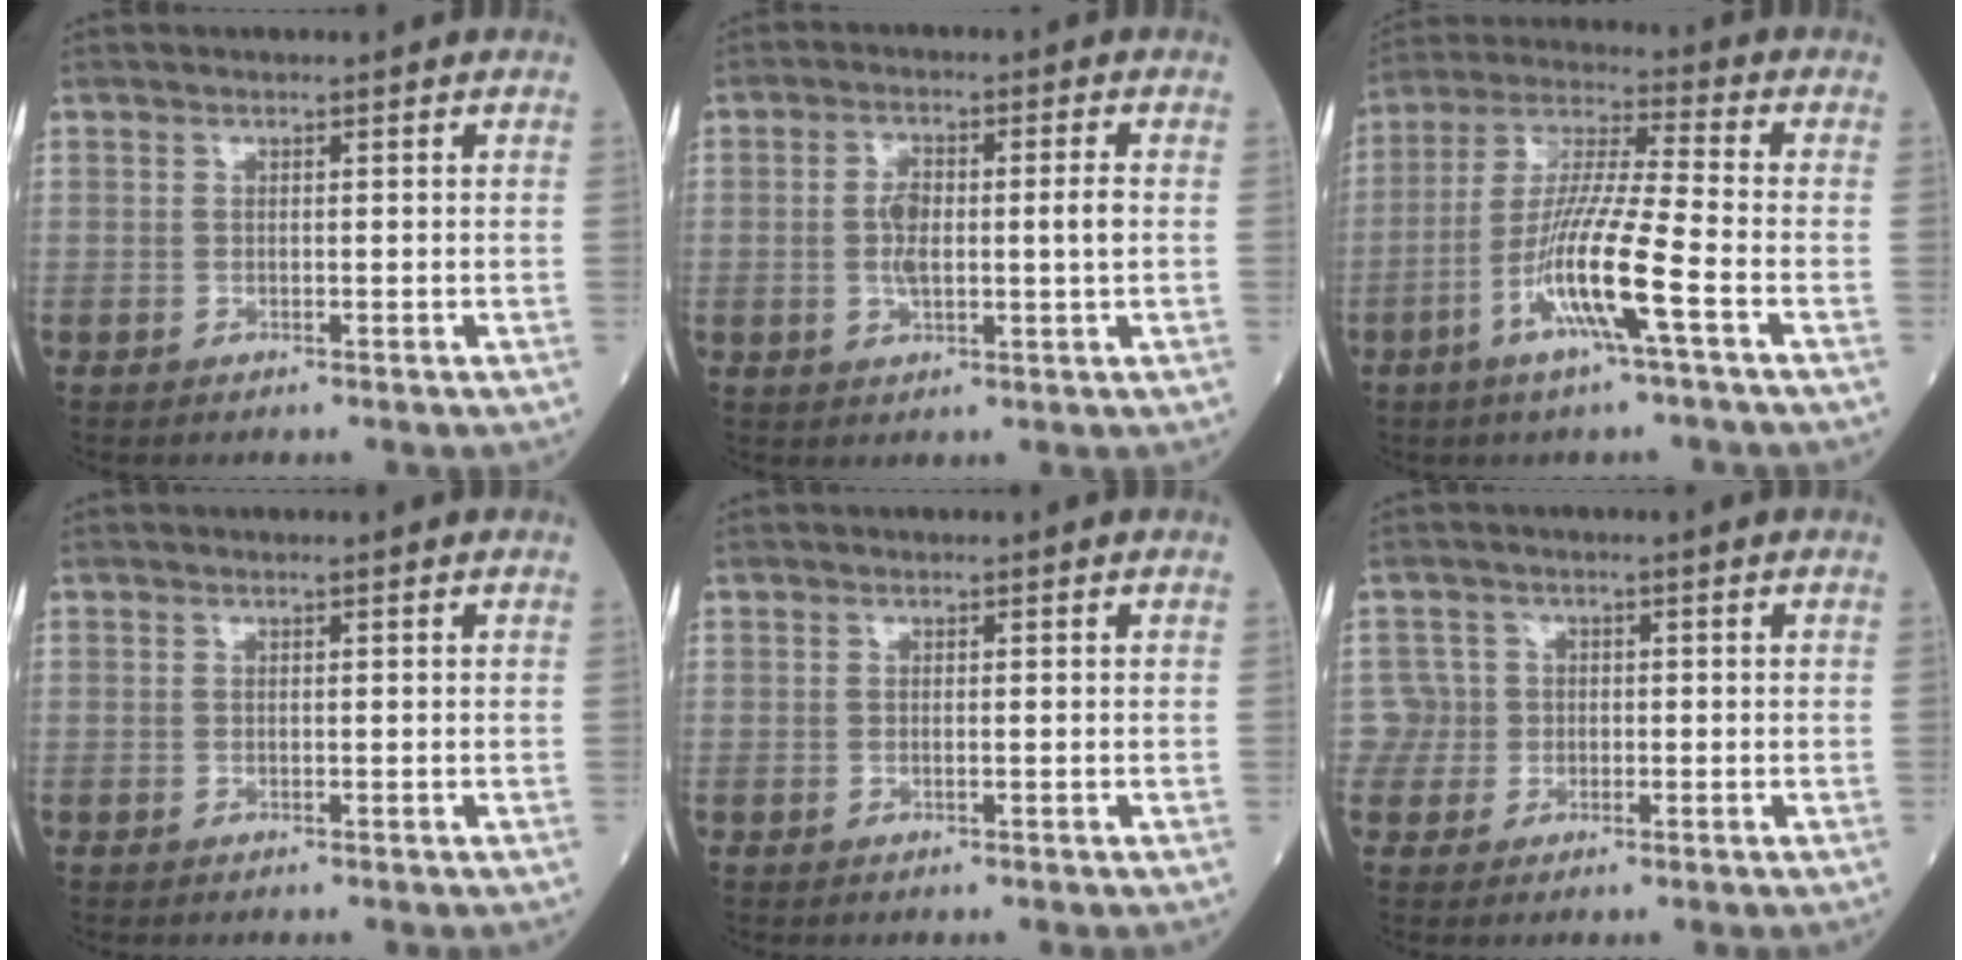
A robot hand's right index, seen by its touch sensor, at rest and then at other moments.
{"total": 6.6, "force": [0.0, 1.6, 6.4], "torque": [-0.125, 0.009, 0.000]}
{"total": 12.3, "force": [-4.8, -0.3, 11.3], "torque": [-0.227, -0.008, -0.096]}
{"total": 0.0}
{"total": 0.0}
{"total": 2.9, "force": [-0.1, 2.8, -0.6], "torque": [0.026, 0.009, -0.007]}